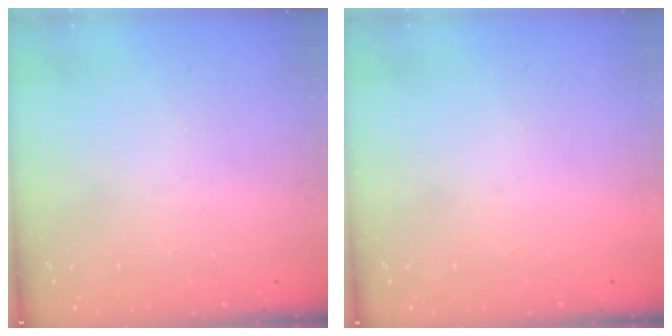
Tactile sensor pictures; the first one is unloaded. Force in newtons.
{"total": 1.5, "press": 1.5, "slide": 0.1}